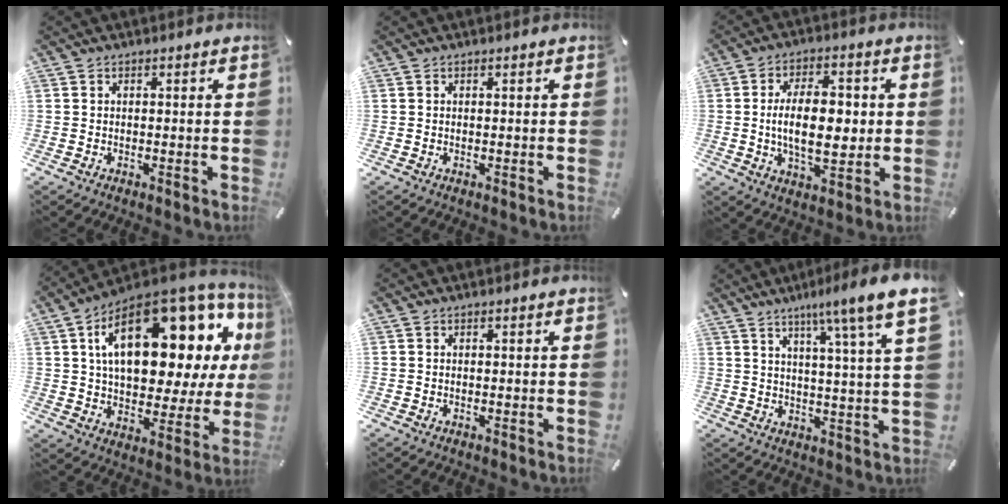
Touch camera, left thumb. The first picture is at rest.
{"total": 0.0}
{"total": 13.2, "force": [0.1, 7.1, 11.1], "torque": [-0.185, 0.005, -0.002]}
{"total": 23.6, "force": [9.5, 12.4, 17.7], "torque": [-0.278, -0.060, 0.160]}
{"total": 0.0}
{"total": 10.1, "force": [6.6, -0.3, 7.6], "torque": [-0.117, -0.053, 0.094]}